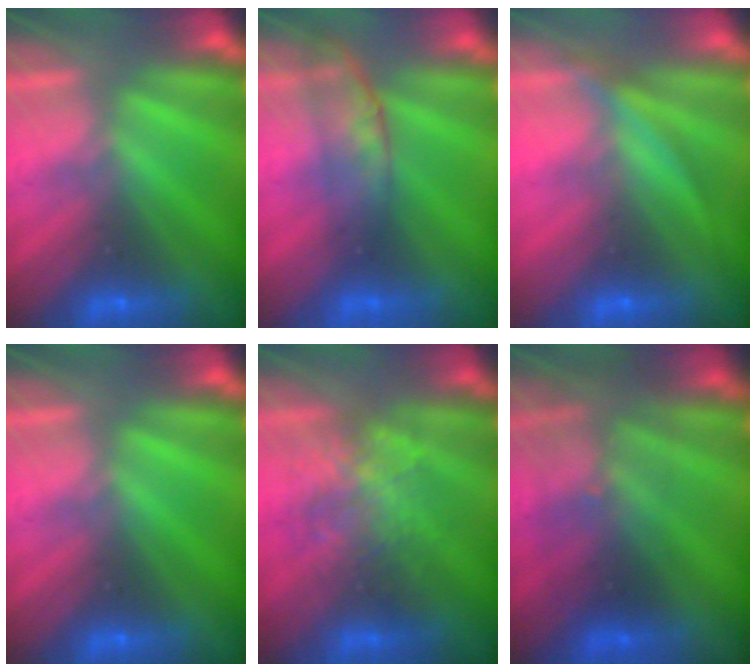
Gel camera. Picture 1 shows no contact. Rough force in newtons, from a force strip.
{"total": 2.9}
{"total": 3.5}
{"total": 0.0}
{"total": 2.2}
{"total": 2.9}